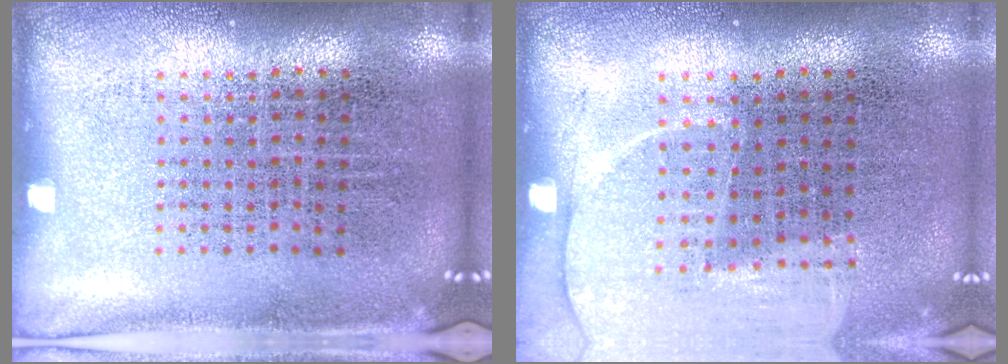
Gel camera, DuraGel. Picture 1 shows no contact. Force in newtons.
{"total": 1.3, "press": 1.3, "slide": 0.3}